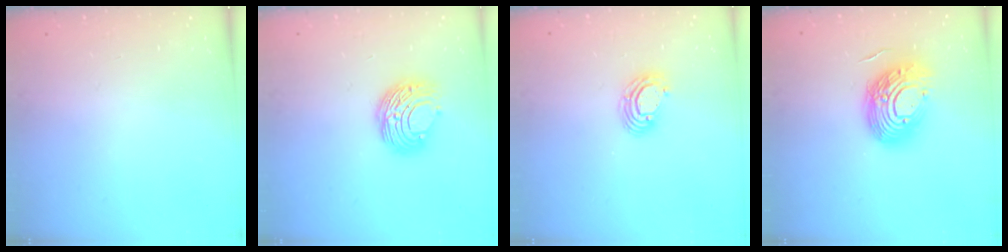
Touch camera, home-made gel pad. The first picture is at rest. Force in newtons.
{"total": 9.1, "press": 9.1, "slide": 0.4}
{"total": 8.2, "press": 8.1, "slide": 1.4}
{"total": 16.2, "press": 16.1, "slide": 1.8}